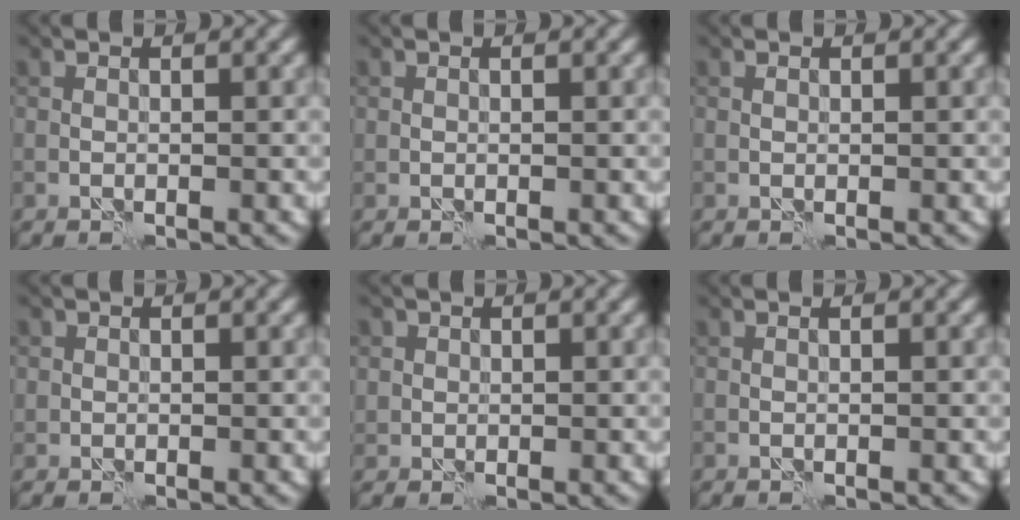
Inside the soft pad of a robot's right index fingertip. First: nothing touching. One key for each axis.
{"total": 0.0}
{"total": 0.0}
{"total": 0.7, "fx": 0.1, "fy": 0.7, "fz": 0.0, "tx": 0.009, "ty": -0.003, "tz": 0.000}
{"total": 1.3, "fx": 0.5, "fy": 1.3, "fz": 0.1, "tx": 0.007, "ty": -0.004, "tz": 0.010}
{"total": 0.0}